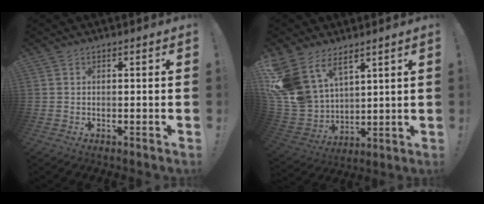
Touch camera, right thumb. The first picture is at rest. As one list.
[{"total": 14.9, "force": [8.9, 9.5, 7.2], "torque": [-0.174, -0.064, 0.171]}]